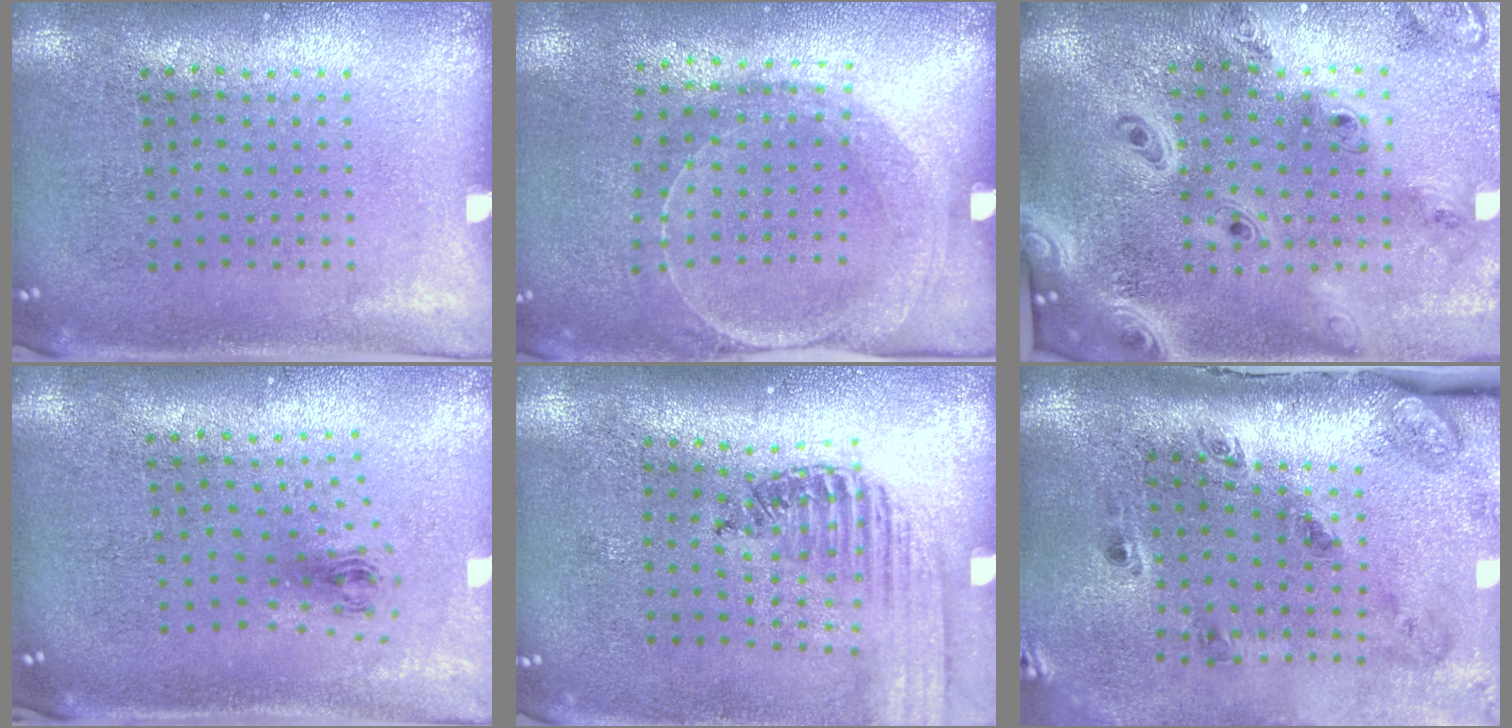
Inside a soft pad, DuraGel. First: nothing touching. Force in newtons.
{"total": 1.6, "press": 1.5, "slide": 0.4}
{"total": 3.8, "press": 2.9, "slide": 2.4}
{"total": 1.0, "press": 0.5, "slide": 0.9}
{"total": 1.4, "press": 1.4, "slide": 0.1}
{"total": 2.8, "press": 1.7, "slide": 2.2}